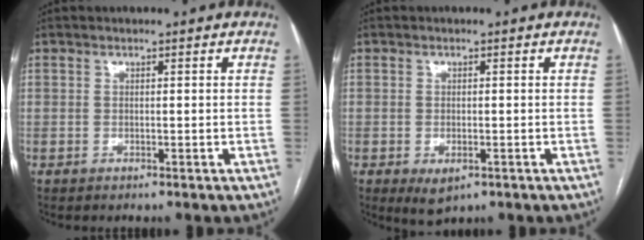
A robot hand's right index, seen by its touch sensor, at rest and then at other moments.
{"total": 3.4, "force": [-1.5, 1.7, 2.6], "torque": [-0.045, -0.005, -0.013]}